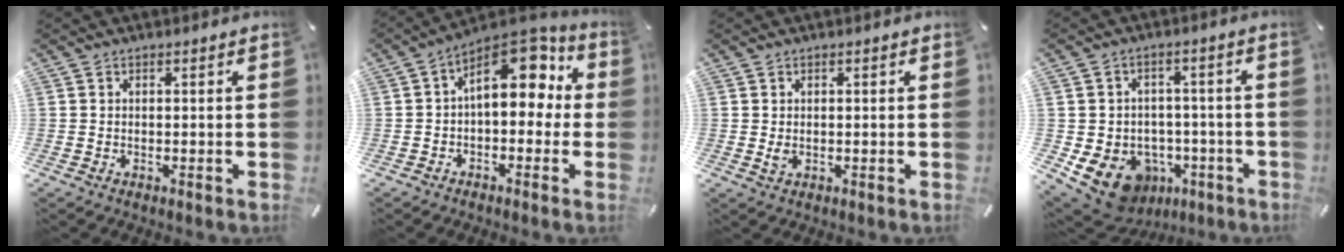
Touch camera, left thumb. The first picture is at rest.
{"total": 13.8, "force": [5.1, 8.2, 9.8], "torque": [-0.130, -0.038, 0.090]}
{"total": 1.5, "force": [0.0, 1.1, 1.0], "torque": [-0.012, -0.001, -0.002]}
{"total": 11.8, "force": [-4.8, 9.7, 4.7], "torque": [-0.097, 0.015, -0.075]}